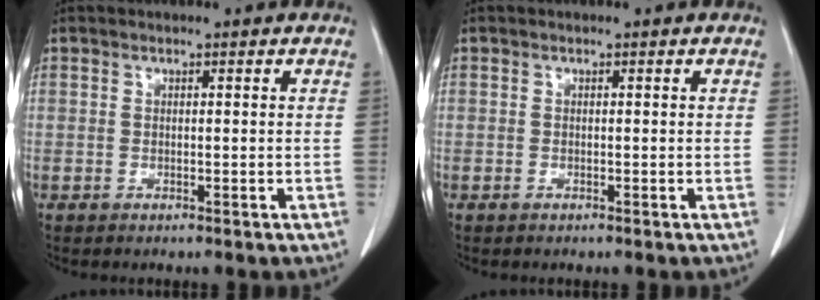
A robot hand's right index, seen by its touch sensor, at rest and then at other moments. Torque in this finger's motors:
{"motor_torque": [0.08, -0.04, 0.02, -0.01]}